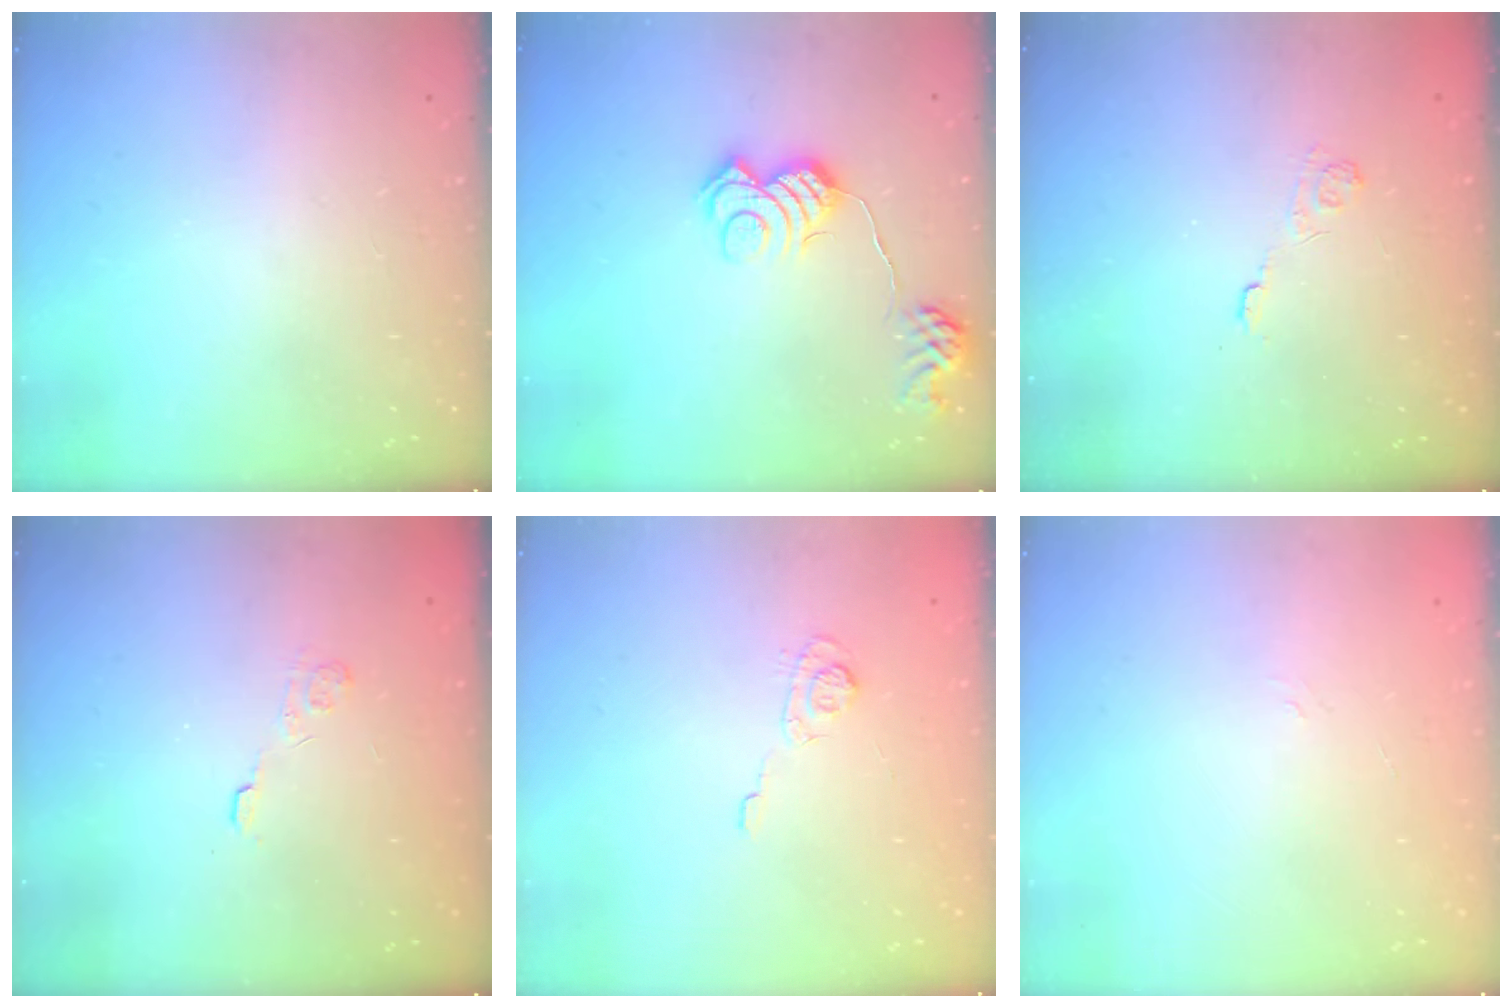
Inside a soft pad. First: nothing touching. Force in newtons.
{"total": 13.7, "press": 13.7, "slide": 0.4}
{"total": 3.0, "press": 2.6, "slide": 1.5}
{"total": 2.8, "press": 2.4, "slide": 1.5}
{"total": 5.5, "press": 5.3, "slide": 1.5}
{"total": 2.2, "press": 2.0, "slide": 1.1}